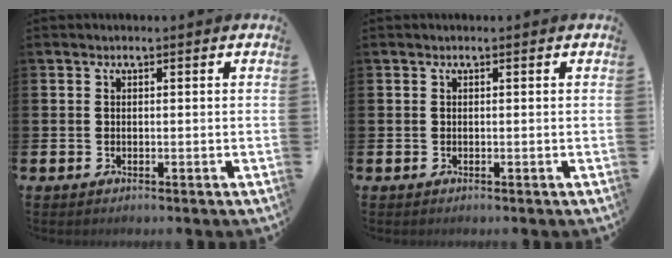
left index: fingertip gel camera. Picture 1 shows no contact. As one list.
[{"total": 0.0}]